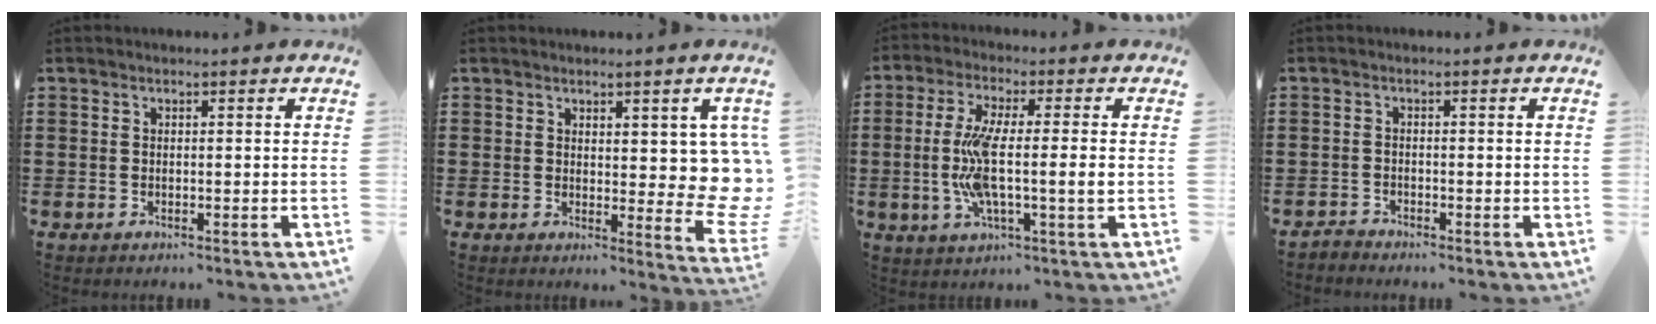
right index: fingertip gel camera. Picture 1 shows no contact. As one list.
[{"total": 6.3, "force": [2.8, 3.1, 4.7], "torque": [-0.045, -0.017, 0.045]}, {"total": 9.1, "force": [-0.8, 1.7, 8.9], "torque": [-0.182, -0.011, -0.023]}, {"total": 1.2, "force": [-1.2, 0.2, 0.0], "torque": [-0.006, 0.002, -0.026]}]